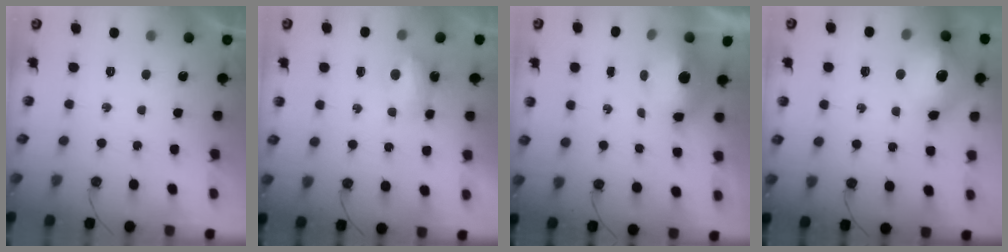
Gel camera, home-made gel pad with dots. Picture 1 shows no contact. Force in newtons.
{"total": 7.0, "press": 7.0, "slide": 0.5}
{"total": 13.4, "press": 10.3, "slide": 8.6}
{"total": 15.4, "press": 15.3, "slide": 1.6}